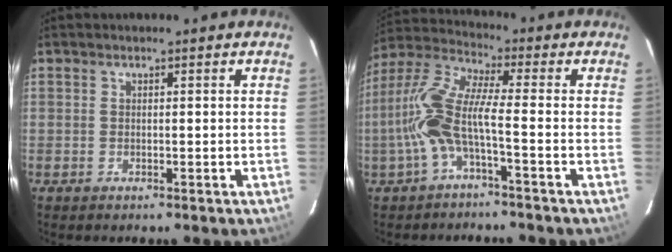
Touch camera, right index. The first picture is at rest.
{"total": 10.0, "force": [-3.0, 1.5, 9.4], "torque": [-0.217, 0.011, -0.063]}